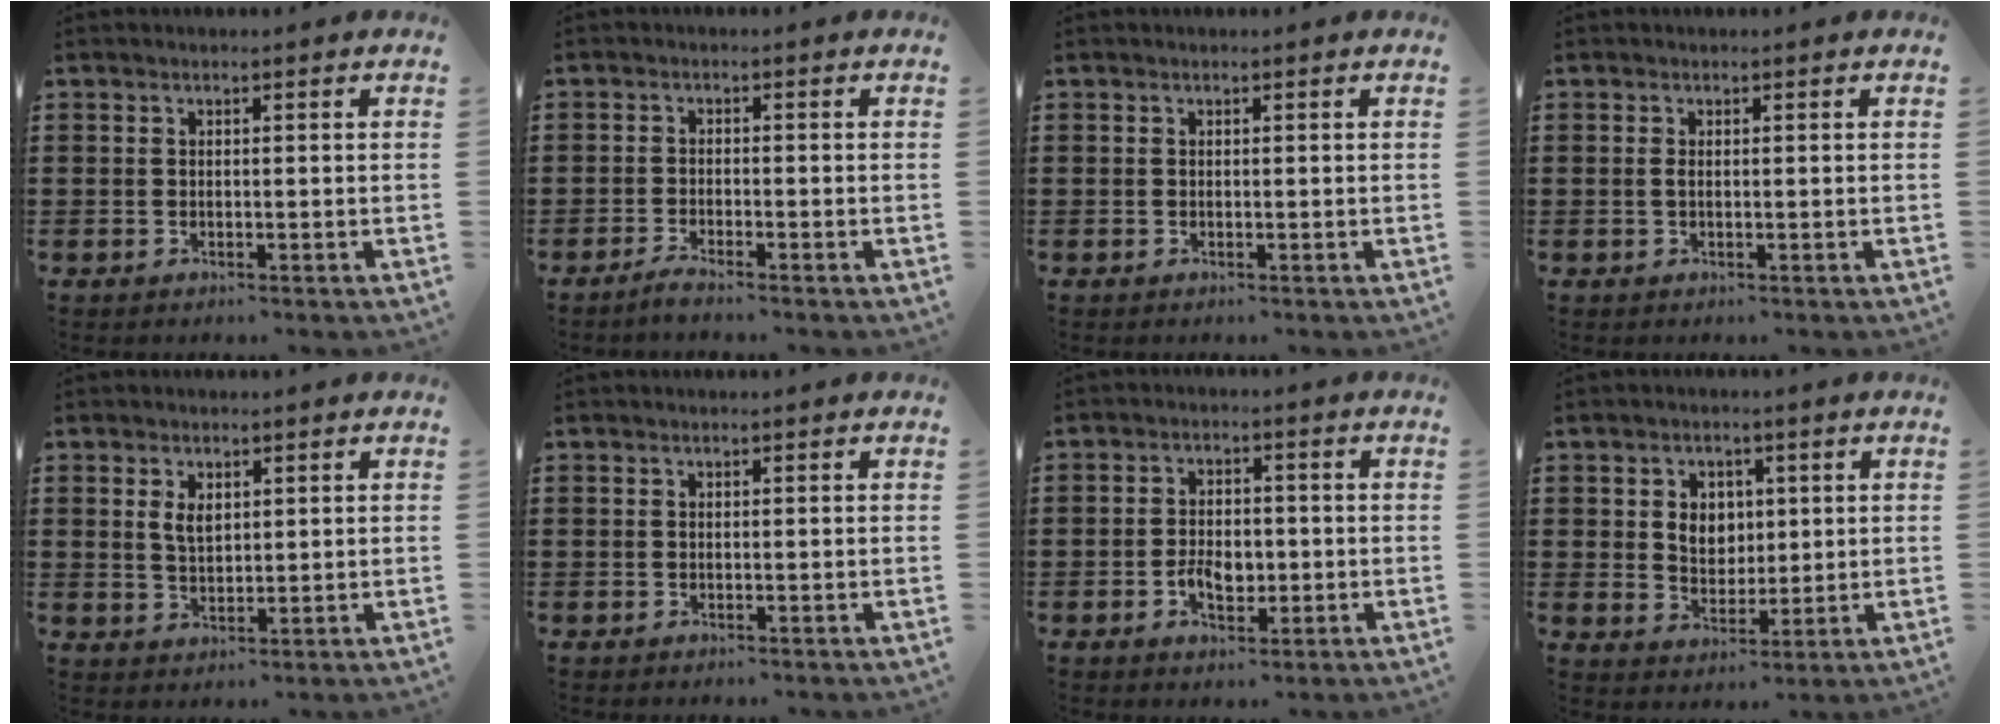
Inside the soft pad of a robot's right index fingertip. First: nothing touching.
{"total": 1.8, "force": [-1.7, -0.2, 0.6], "torque": [-0.011, 0.000, -0.031]}
{"total": 0.0}
{"total": 0.7, "force": [0.0, 0.1, 0.7], "torque": [-0.023, -0.004, -0.002]}
{"total": 2.9, "force": [1.3, 1.5, 2.1], "torque": [-0.037, 0.001, 0.021]}
{"total": 0.0}
{"total": 4.4, "force": [-1.1, 2.7, 3.3], "torque": [-0.045, 0.000, -0.022]}
{"total": 4.4, "force": [1.0, 3.7, 2.1], "torque": [-0.048, 0.010, 0.015]}